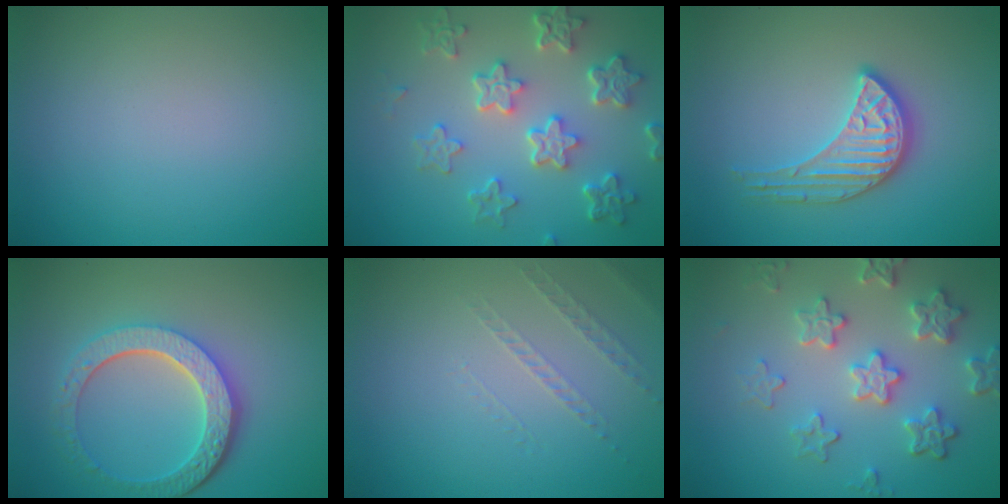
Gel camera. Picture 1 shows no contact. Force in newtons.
{"total": 6.1, "press": 4.7, "slide": 4.0}
{"total": 3.5, "press": 3.3, "slide": 1.3}
{"total": 6.0, "press": 4.5, "slide": 4.0}
{"total": 1.1, "press": 0.6, "slide": 0.9}
{"total": 5.1, "press": 4.1, "slide": 2.9}